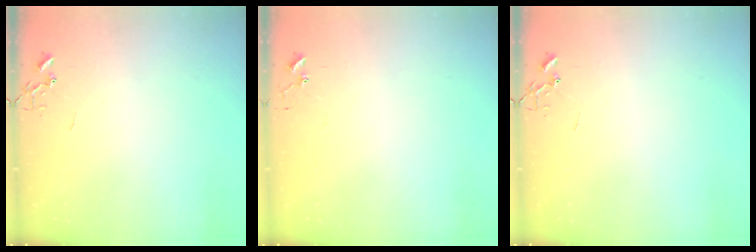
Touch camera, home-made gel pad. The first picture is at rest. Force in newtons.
{"total": 4.8, "press": 4.8, "slide": 0.2}
{"total": 0.0}